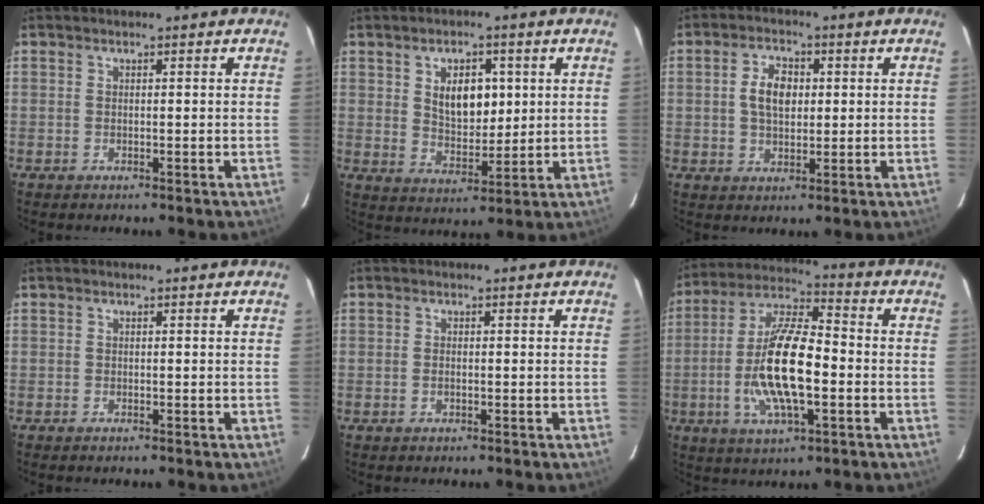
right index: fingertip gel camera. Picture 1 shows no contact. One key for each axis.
{"total": 7.4, "fx": 2.6, "fy": 4.1, "fz": 5.6, "tx": -0.087, "ty": 0.001, "tz": 0.054}
{"total": 6.1, "fx": 0.8, "fy": 3.8, "fz": 4.7, "tx": -0.087, "ty": 0.012, "tz": 0.018}
{"total": 0.9, "fx": 0.0, "fy": -0.6, "fz": -0.6, "tx": 0.011, "ty": -0.005, "tz": 0.000}
{"total": 1.0, "fx": -0.3, "fy": 0.5, "fz": 0.8, "tx": -0.015, "ty": 0.000, "tz": -0.007}
{"total": 15.9, "fx": -3.0, "fy": 4.8, "fz": 14.9, "tx": -0.297, "ty": 0.000, "tz": -0.059}